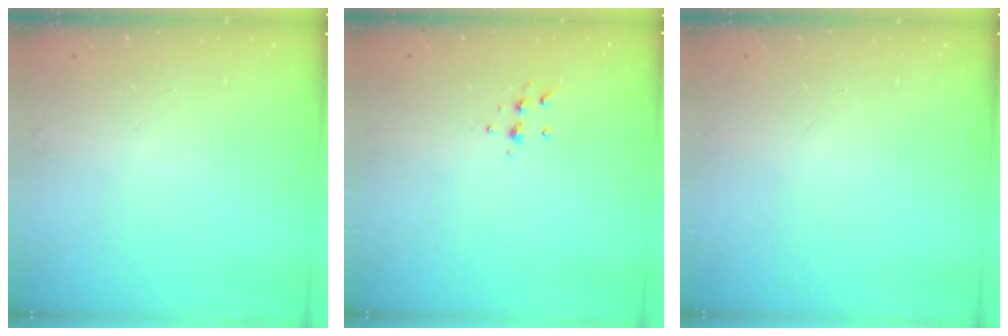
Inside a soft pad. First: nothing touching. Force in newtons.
{"total": 5.4, "press": 5.4, "slide": 0.7}
{"total": 0.0}